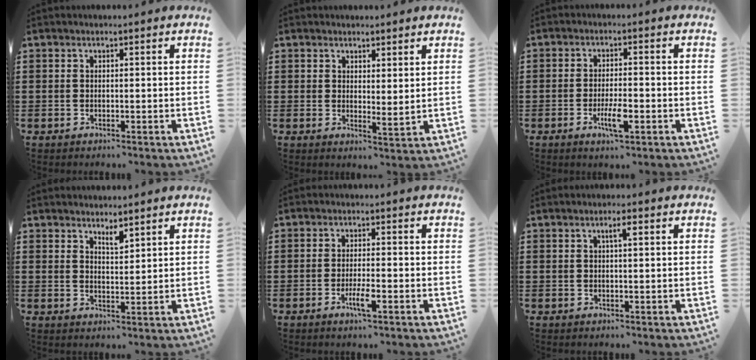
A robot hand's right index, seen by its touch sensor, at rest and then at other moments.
{"total": 2.0, "force": [1.9, 0.5, 0.3], "torque": [-0.005, 0.000, 0.035]}
{"total": 5.0, "force": [-1.9, 1.3, 4.4], "torque": [-0.085, -0.004, -0.035]}
{"total": 2.3, "force": [2.1, 0.5, 0.9], "torque": [-0.013, -0.002, 0.037]}
{"total": 3.5, "force": [-1.5, 0.4, 3.1], "torque": [-0.058, -0.006, -0.028]}
{"total": 1.8, "force": [0.7, 0.3, 1.7], "torque": [-0.033, 0.005, 0.009]}